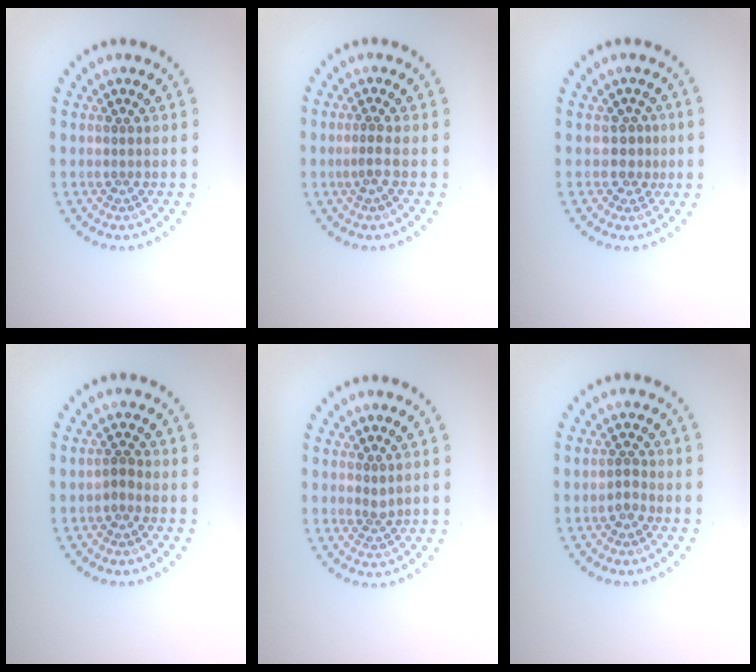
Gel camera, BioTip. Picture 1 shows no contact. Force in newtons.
{"total": 1.0, "press": 0.8, "slide": 0.7}
{"total": 1.8, "press": 1.3, "slide": 1.3}
{"total": 0.9, "press": 0.7, "slide": 0.6}
{"total": 0.9, "press": 0.7, "slide": 0.6}
{"total": 1.0, "press": 0.9, "slide": 0.4}